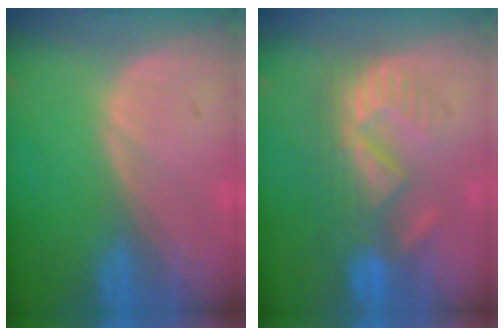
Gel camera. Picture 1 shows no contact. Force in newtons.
{"total": 8.7, "press": 8.1, "slide": 3.0}